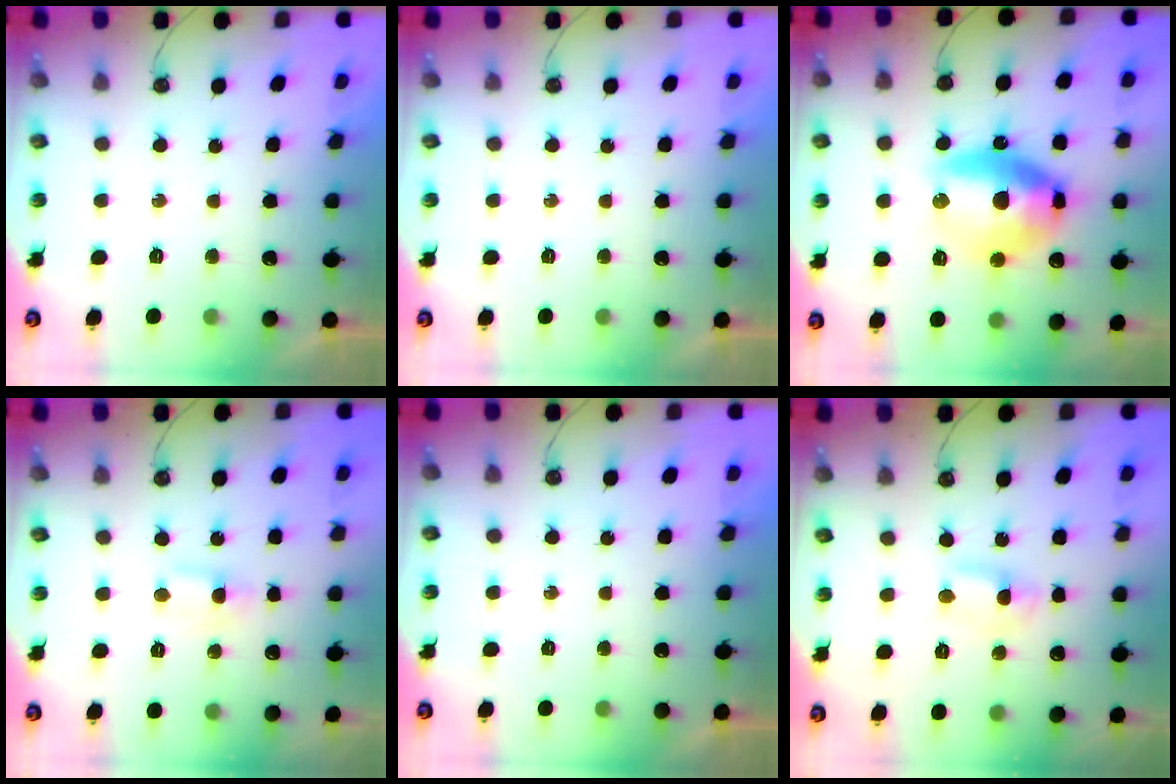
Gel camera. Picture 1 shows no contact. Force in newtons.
{"total": 0.0}
{"total": 16.1, "press": 15.9, "slide": 2.5}
{"total": 3.1, "press": 2.1, "slide": 2.3}
{"total": 0.0}
{"total": 2.7, "press": 2.7, "slide": 0.3}